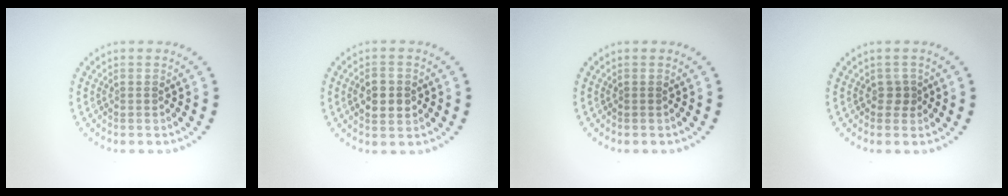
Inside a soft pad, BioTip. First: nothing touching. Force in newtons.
{"total": 2.8, "press": 2.8, "slide": 0.1}
{"total": 0.0}
{"total": 1.2, "press": 0.9, "slide": 0.8}